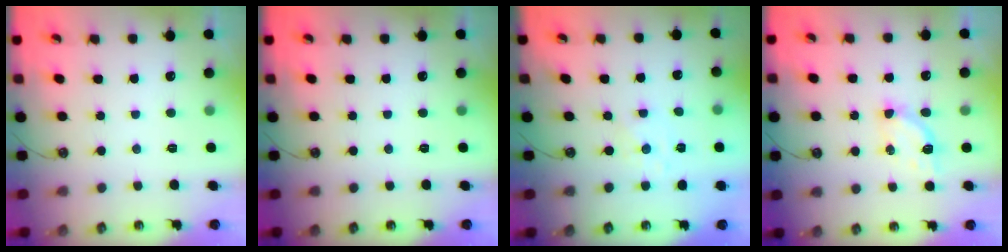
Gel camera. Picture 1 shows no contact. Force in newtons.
{"total": 0.0}
{"total": 1.7, "press": 1.6, "slide": 0.2}
{"total": 4.3, "press": 4.2, "slide": 0.6}